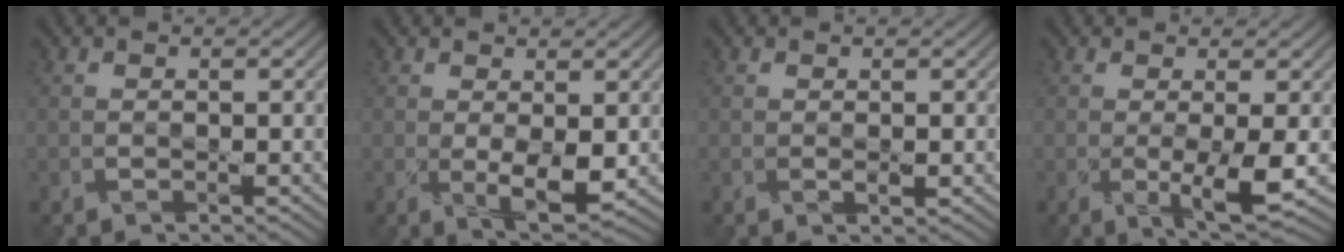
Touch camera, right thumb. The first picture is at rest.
{"total": 3.8, "force": [0.1, 1.6, 3.5], "torque": [-0.072, -0.014, 0.009]}
{"total": 0.8, "force": [0.1, 0.4, 0.7], "torque": [-0.012, -0.003, 0.003]}
{"total": 4.3, "force": [-0.3, 0.6, 4.2], "torque": [-0.083, -0.006, -0.004]}